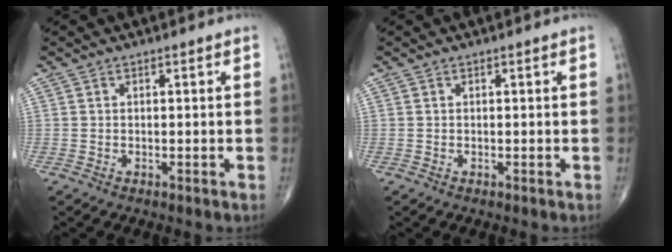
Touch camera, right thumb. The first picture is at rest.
{"total": 0.0}